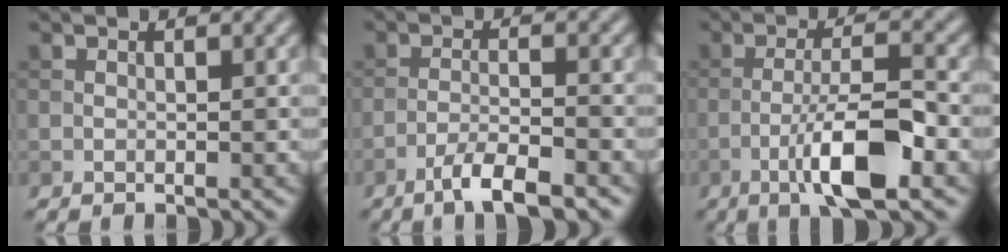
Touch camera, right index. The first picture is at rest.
{"total": 4.5, "force": [-3.1, 0.7, 3.1], "torque": [-0.058, 0.003, -0.060]}
{"total": 7.7, "force": [-3.2, 1.8, 6.8], "torque": [-0.120, 0.009, -0.060]}